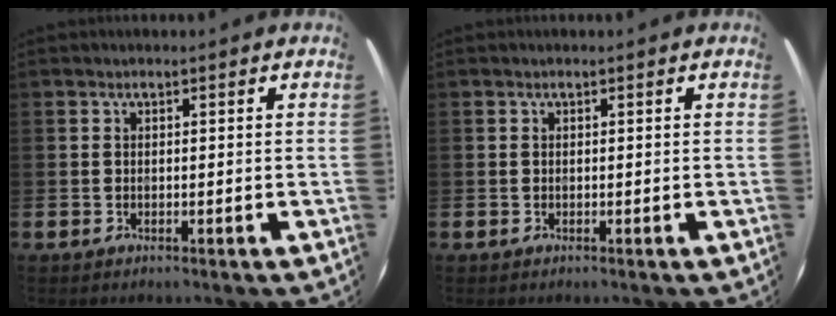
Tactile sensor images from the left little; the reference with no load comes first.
{"total": 0.0}